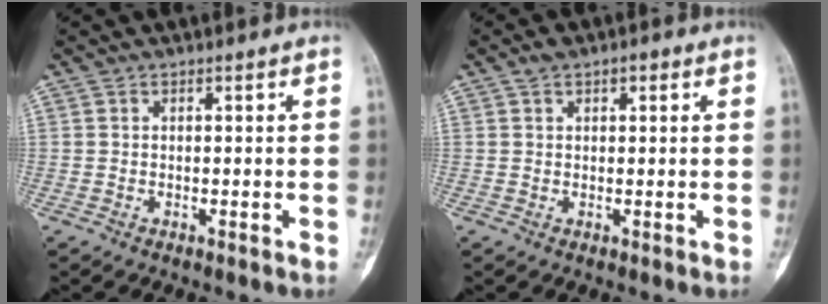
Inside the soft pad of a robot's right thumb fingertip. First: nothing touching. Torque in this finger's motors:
{"motor_torque": [2.19, 2.82, 0.21, 0.06, 0.13]}